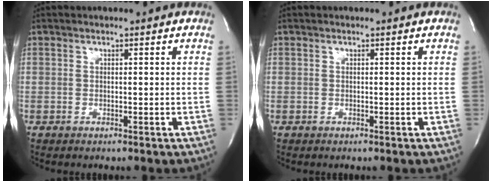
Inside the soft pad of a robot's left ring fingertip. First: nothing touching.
{"total": 0.0}